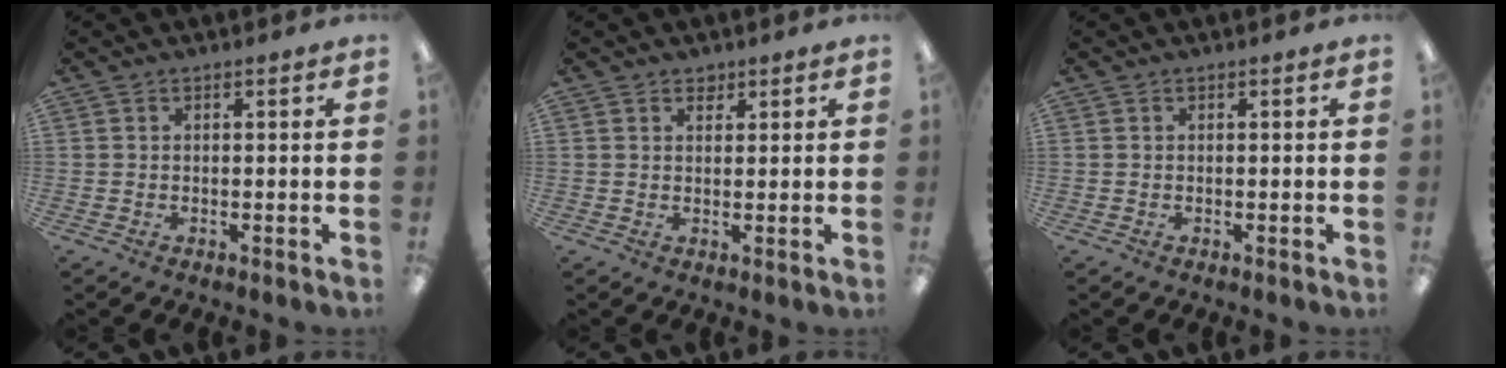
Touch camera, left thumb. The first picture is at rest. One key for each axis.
{"total": 1.7, "fx": 1.5, "fy": 0.8, "fz": 0.3, "tx": 0.002, "ty": -0.004, "tz": 0.026}
{"total": 0.0}